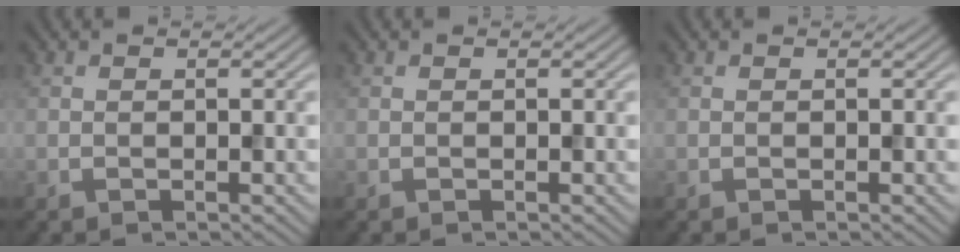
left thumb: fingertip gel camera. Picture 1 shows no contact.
{"total": 0.0}
{"total": 0.0}